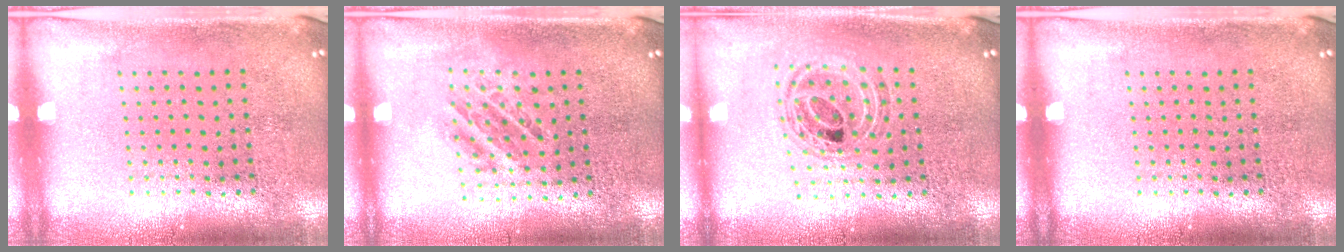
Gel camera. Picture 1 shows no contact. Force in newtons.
{"total": 1.0, "press": 1.0, "slide": 0.4}
{"total": 0.8, "press": 0.8, "slide": 0.2}
{"total": 0.0}